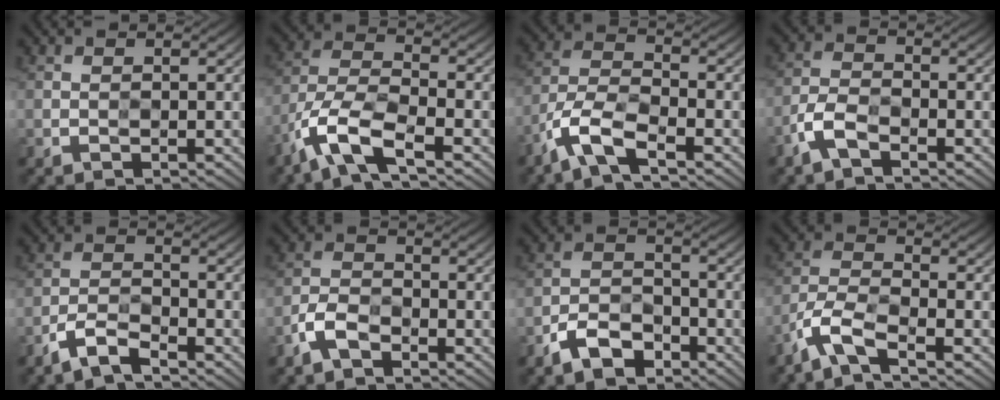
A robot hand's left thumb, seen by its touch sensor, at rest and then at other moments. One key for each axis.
{"total": 8.4, "fx": -5.4, "fy": 2.5, "fz": 6.0, "tx": -0.127, "ty": 0.001, "tz": -0.121}
{"total": 6.9, "fx": -4.6, "fy": 2.0, "fz": 4.7, "tx": -0.103, "ty": -0.002, "tz": -0.108}
{"total": 4.1, "fx": -2.6, "fy": 1.6, "fz": 2.6, "tx": -0.062, "ty": 0.003, "tz": -0.066}
{"total": 4.3, "fx": -3.3, "fy": 1.2, "fz": 2.4, "tx": -0.053, "ty": -0.001, "tz": -0.079}
{"total": 4.1, "fx": -2.7, "fy": 2.0, "fz": 2.4, "tx": -0.051, "ty": 0.002, "tz": -0.066}
{"total": 5.5, "fx": -3.8, "fy": 2.9, "fz": 2.8, "tx": -0.054, "ty": -0.001, "tz": -0.085}
{"total": 5.5, "fx": -4.0, "fy": 1.3, "fz": 3.6, "tx": -0.082, "ty": -0.004, "tz": -0.097}